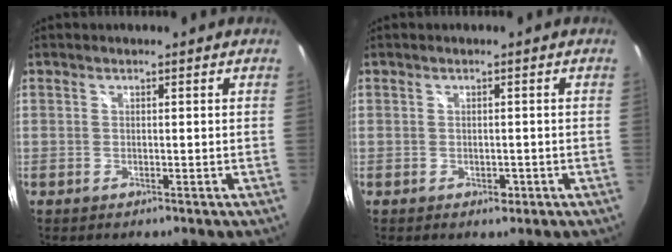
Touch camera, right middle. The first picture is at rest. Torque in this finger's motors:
{"motor_torque": [0.45, -0.07, -0.01, 0.00]}